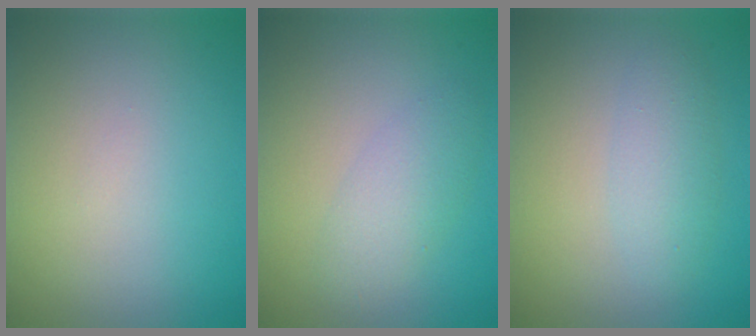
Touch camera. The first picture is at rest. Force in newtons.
{"total": 2.7, "press": 2.7, "slide": 0.0}
{"total": 2.4, "press": 2.4, "slide": 0.0}